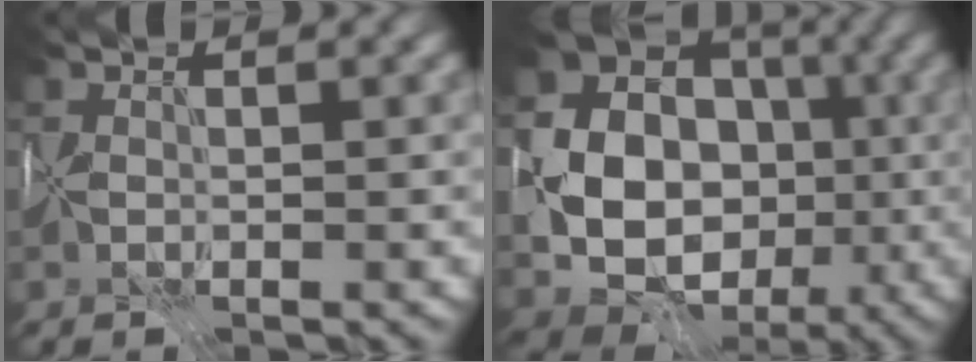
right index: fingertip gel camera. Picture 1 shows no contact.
{"total": 15.9, "force": [-1.2, 14.2, 7.1], "torque": [-0.156, 0.000, -0.028]}